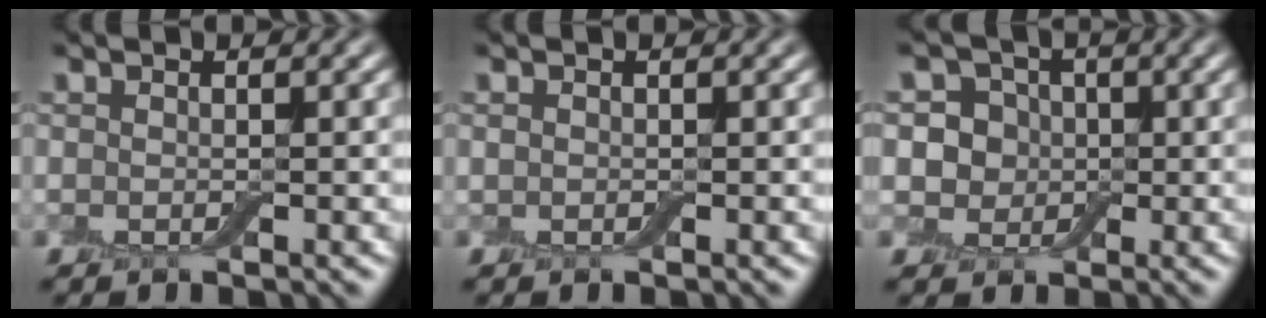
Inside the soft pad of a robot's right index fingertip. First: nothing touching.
{"total": 0.0}
{"total": 4.3, "force": [0.6, 3.9, 1.7], "torque": [-0.014, 0.015, -0.012]}